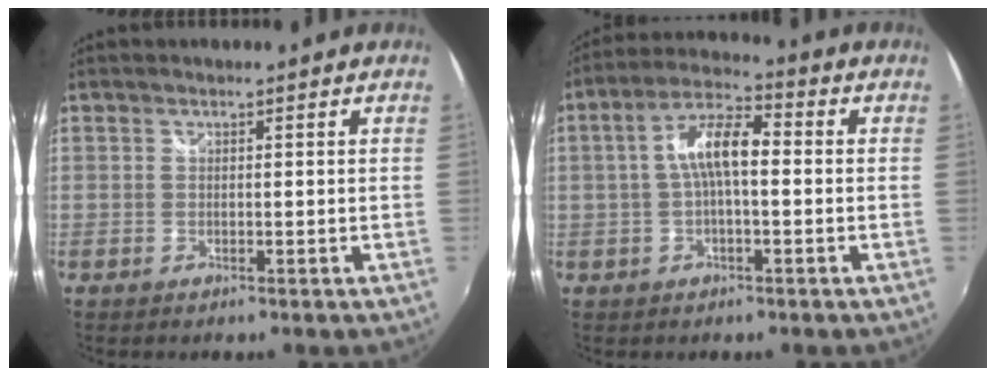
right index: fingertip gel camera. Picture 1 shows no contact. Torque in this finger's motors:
{"motor_torque": [0.29, -0.05, 0.41, 0.11]}